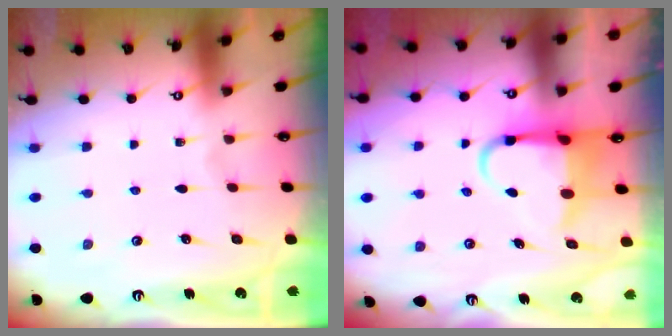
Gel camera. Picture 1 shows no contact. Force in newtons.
{"total": 6.5, "press": 6.4, "slide": 1.1}